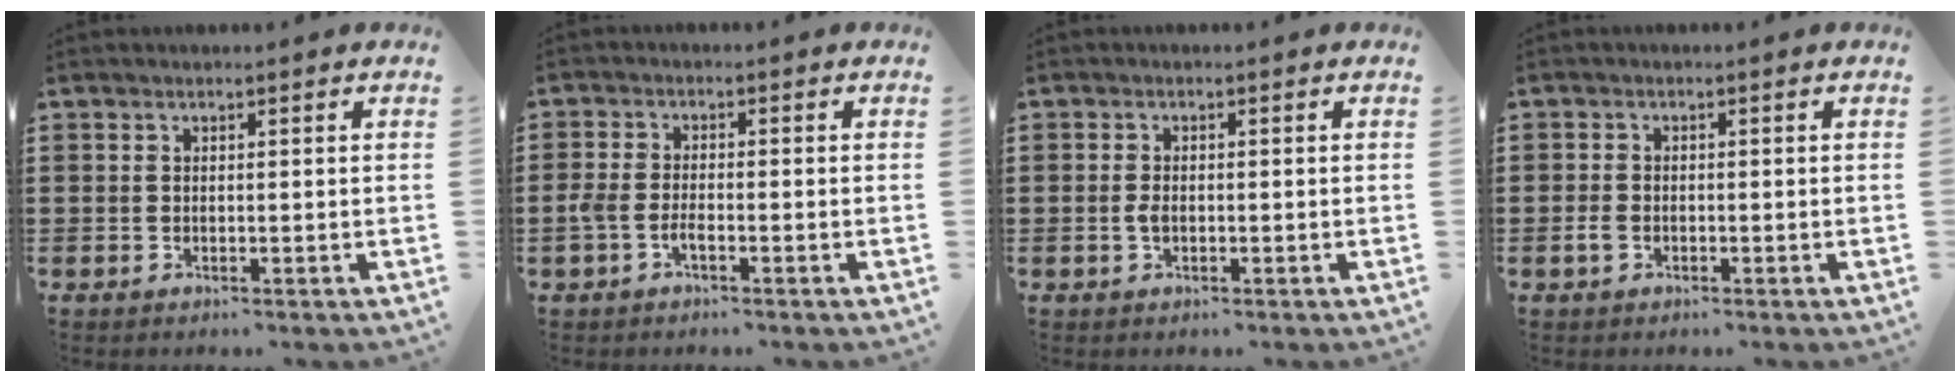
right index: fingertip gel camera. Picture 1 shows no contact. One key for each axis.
{"total": 2.5, "fx": -1.3, "fy": 0.7, "fz": 2.0, "tx": -0.051, "ty": -0.005, "tz": -0.026}
{"total": 1.7, "fx": -0.3, "fy": 0.8, "fz": 1.5, "tx": -0.036, "ty": -0.004, "tz": -0.007}
{"total": 1.5, "fx": -0.5, "fy": 1.0, "fz": 1.0, "tx": -0.027, "ty": -0.004, "tz": -0.011}